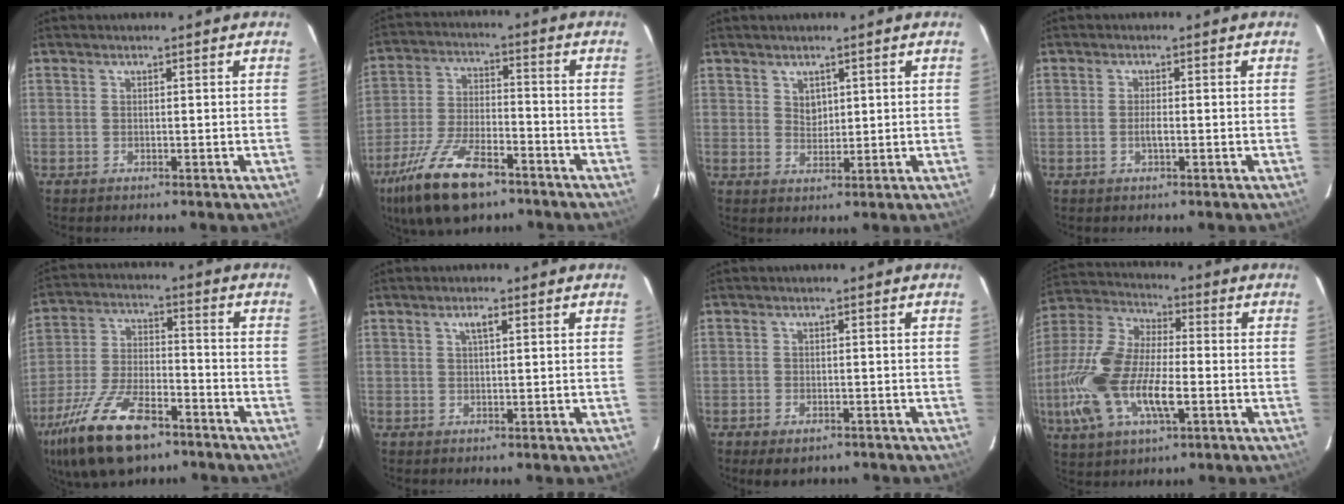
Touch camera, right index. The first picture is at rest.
{"total": 16.7, "force": [-11.0, 6.6, 10.6], "torque": [-0.227, -0.027, -0.199]}
{"total": 2.4, "force": [1.4, 1.8, 0.9], "torque": [-0.008, 0.002, 0.026]}
{"total": 1.7, "force": [-0.5, 0.3, 1.6], "torque": [-0.031, 0.000, -0.011]}
{"total": 19.0, "force": [-12.3, 7.9, 12.1], "torque": [-0.255, -0.027, -0.219]}
{"total": 2.0, "force": [0.9, 0.5, 1.7], "torque": [-0.030, 0.006, 0.015]}
{"total": 4.2, "force": [-2.9, 2.2, 2.2], "torque": [-0.045, -0.012, -0.040]}
{"total": 19.5, "force": [-4.7, 8.6, 16.9], "torque": [-0.369, -0.007, -0.088]}